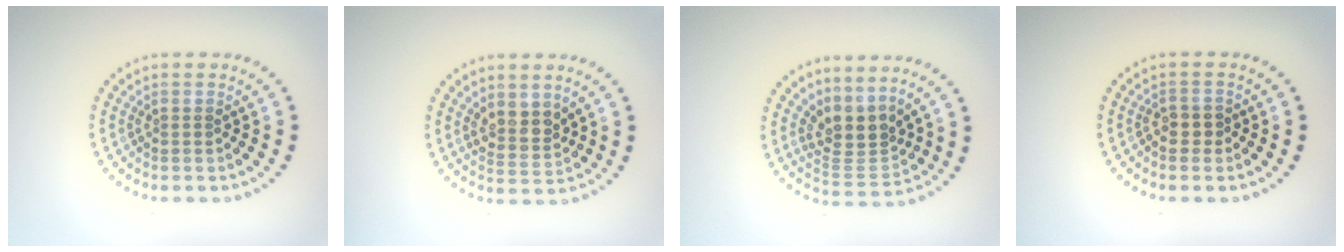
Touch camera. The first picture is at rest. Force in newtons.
{"total": 2.4, "press": 2.2, "slide": 1.1}
{"total": 3.6, "press": 2.7, "slide": 2.4}
{"total": 1.0, "press": 0.9, "slide": 0.4}